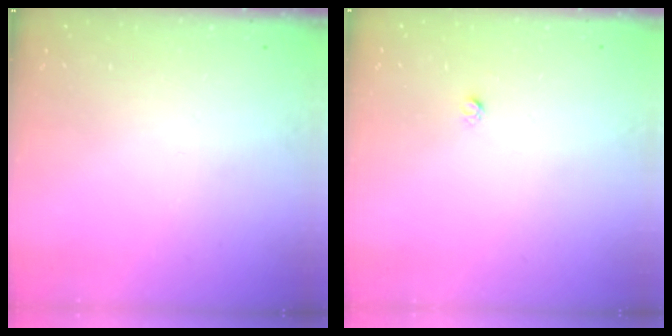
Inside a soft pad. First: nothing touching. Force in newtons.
{"total": 1.6, "press": 1.5, "slide": 0.1}